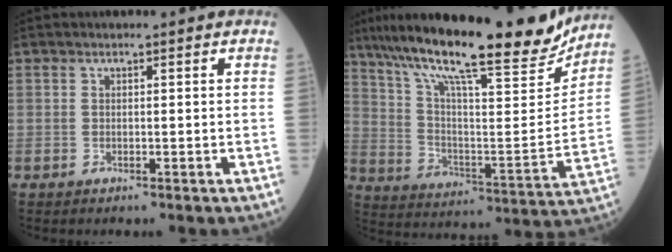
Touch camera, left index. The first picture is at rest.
{"total": 25.0, "force": [20.6, 3.1, 13.8], "torque": [-0.243, -0.016, 0.309]}